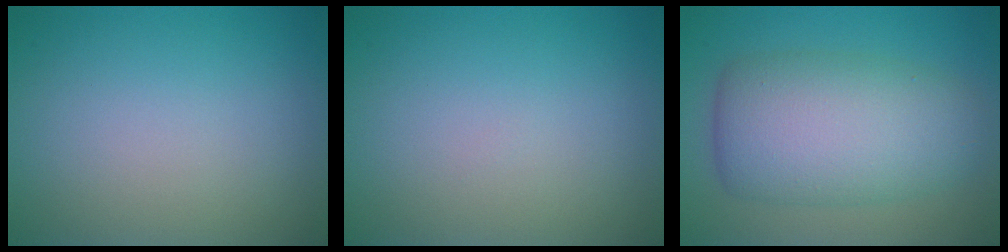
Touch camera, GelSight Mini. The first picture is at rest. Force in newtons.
{"total": 0.0}
{"total": 8.5, "press": 8.5, "slide": 0.1}